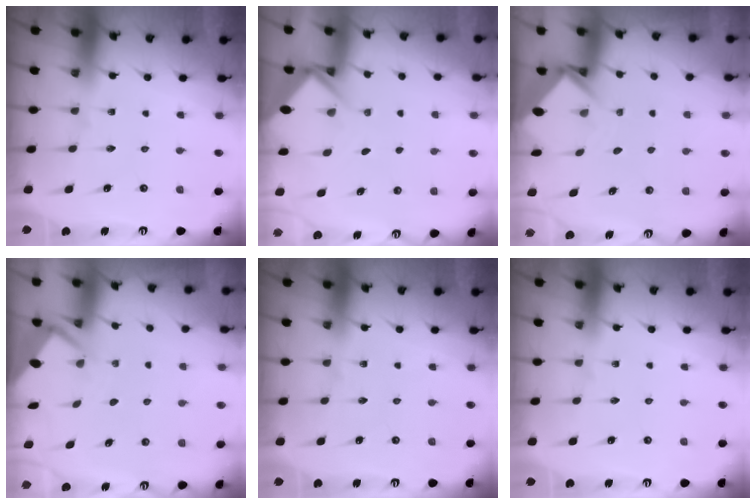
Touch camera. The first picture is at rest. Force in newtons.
{"total": 5.6, "press": 5.6, "slide": 0.6}
{"total": 3.8, "press": 3.8, "slide": 0.1}
{"total": 2.6, "press": 2.6, "slide": 0.3}
{"total": 0.0}
{"total": 0.0}